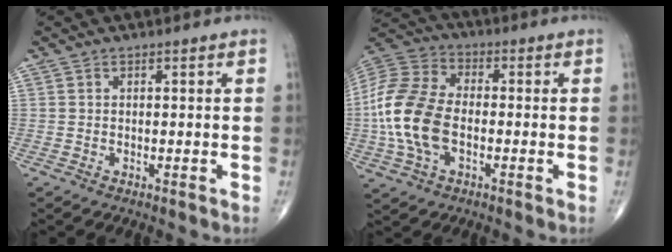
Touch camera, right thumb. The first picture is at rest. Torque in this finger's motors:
{"motor_torque": [0.01, 0.75, 1.34, -0.12, 0.19]}